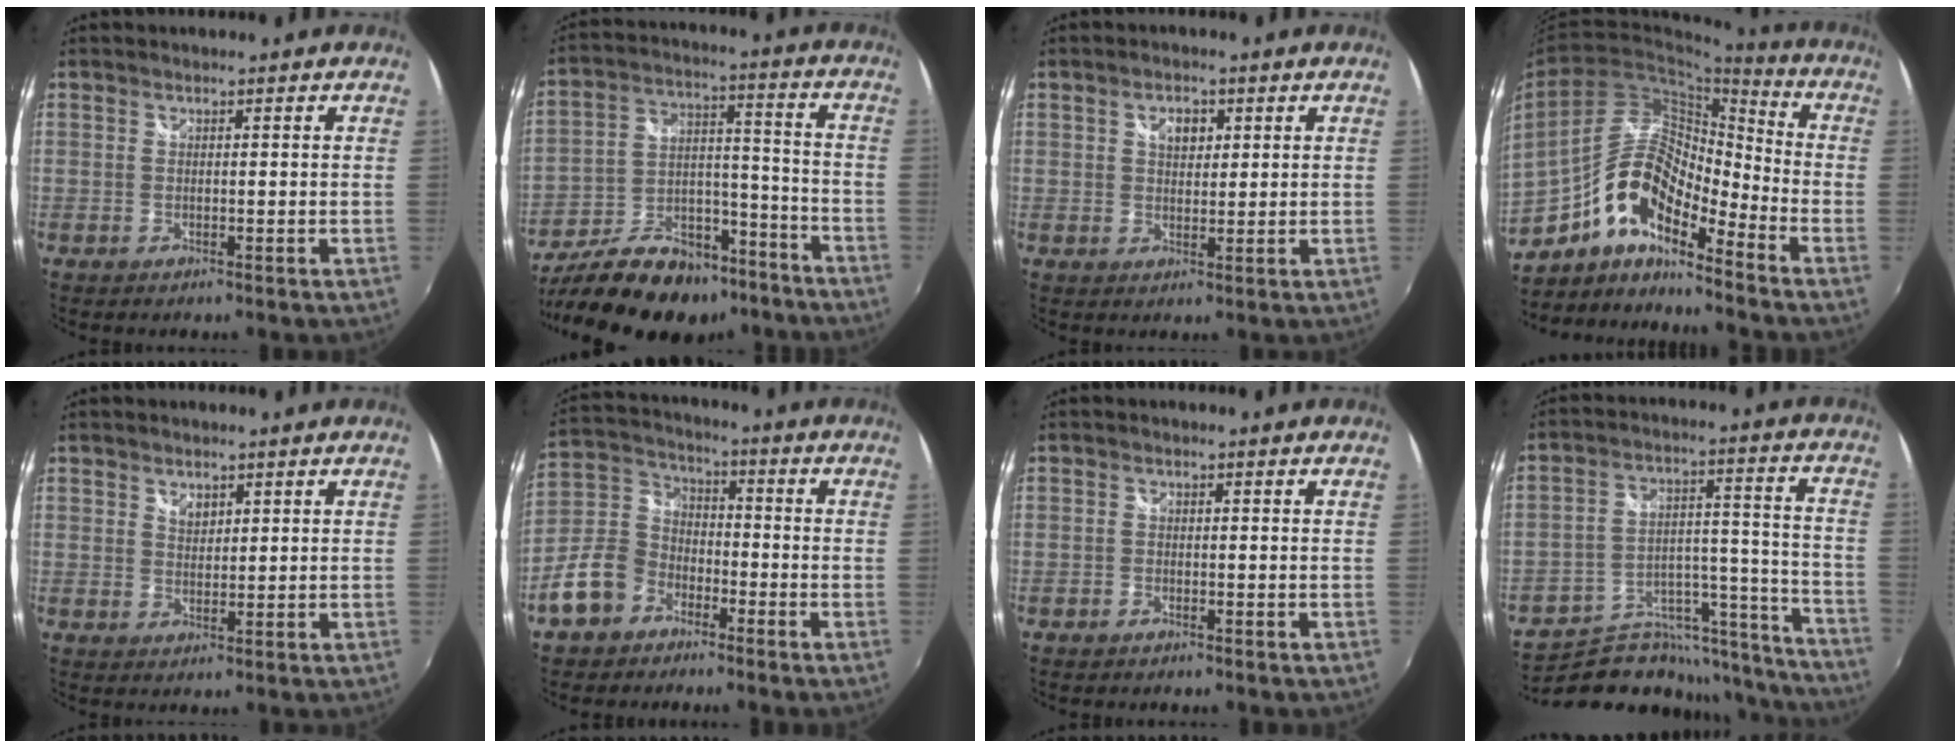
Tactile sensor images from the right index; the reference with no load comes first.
{"total": 24.7, "force": [-18.7, 11.3, 11.4], "torque": [-0.225, 0.025, -0.272]}
{"total": 3.6, "force": [1.4, 2.4, 2.3], "torque": [-0.033, 0.007, 0.023]}
{"total": 13.6, "force": [-8.3, 5.0, 9.6], "torque": [-0.176, 0.012, -0.162]}
{"total": 2.5, "force": [1.5, 1.8, 1.0], "torque": [-0.010, 0.002, 0.026]}
{"total": 11.8, "force": [-6.8, 8.6, 4.5], "torque": [-0.123, 0.032, -0.121]}
{"total": 0.8, "force": [-0.7, 0.5, 0.1], "torque": [-0.005, -0.001, -0.014]}
{"total": 23.2, "force": [-19.6, 9.4, 8.0], "torque": [-0.112, 0.052, -0.263]}